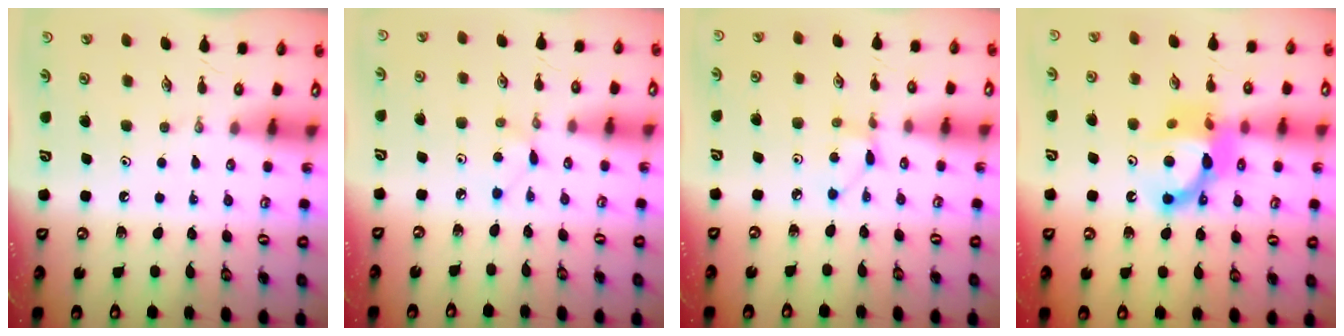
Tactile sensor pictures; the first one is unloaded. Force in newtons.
{"total": 2.9, "press": 2.9, "slide": 0.3}
{"total": 3.9, "press": 3.8, "slide": 0.5}
{"total": 12.5, "press": 12.4, "slide": 1.4}